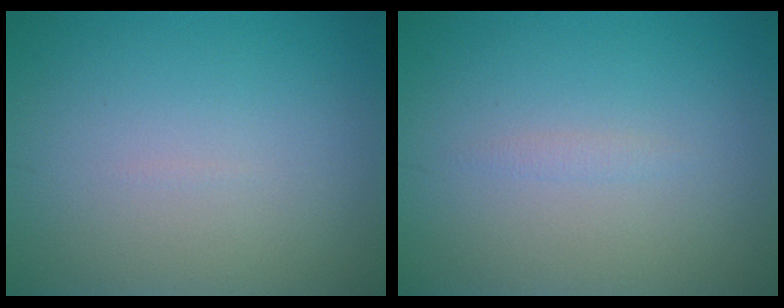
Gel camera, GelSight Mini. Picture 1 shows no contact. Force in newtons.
{"total": 0.6, "press": 0.6, "slide": 0.0}